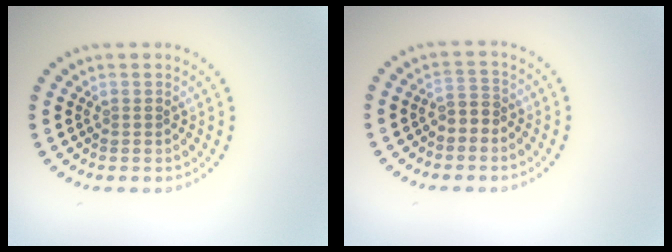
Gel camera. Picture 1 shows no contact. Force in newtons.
{"total": 1.7, "press": 1.4, "slide": 0.9}